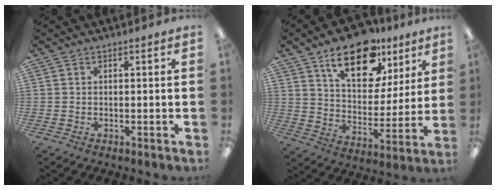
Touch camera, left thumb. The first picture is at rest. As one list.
[{"total": 18.9, "force": [12.0, 9.8, 10.9], "torque": [-0.163, -0.055, 0.205]}]